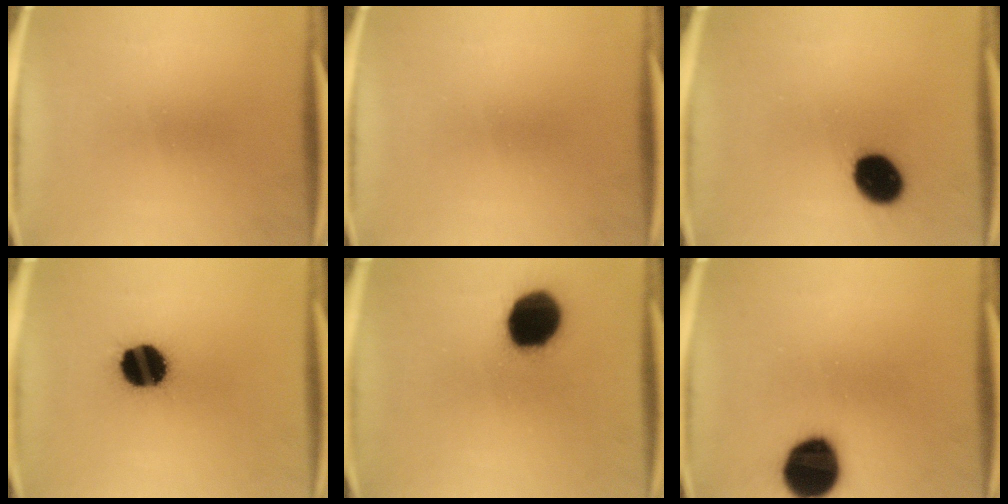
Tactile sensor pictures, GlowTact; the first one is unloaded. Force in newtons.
{"total": 0.0}
{"total": 11.5}
{"total": 14.7}
{"total": 17.2}
{"total": 15.3}